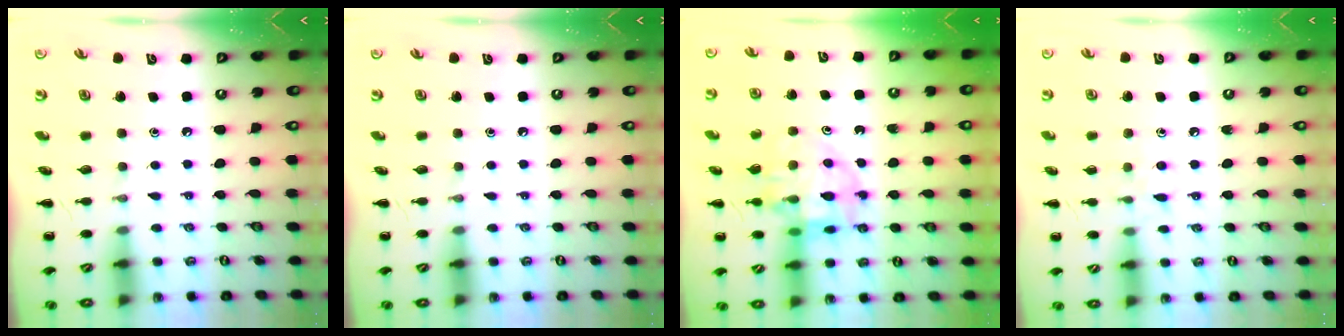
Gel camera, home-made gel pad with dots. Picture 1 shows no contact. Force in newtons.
{"total": 0.0}
{"total": 14.2, "press": 13.8, "slide": 3.2}
{"total": 6.7, "press": 6.3, "slide": 2.3}